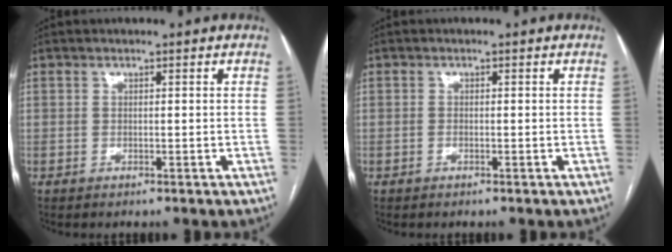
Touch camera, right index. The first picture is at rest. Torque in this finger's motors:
{"motor_torque": [-0.06, 0.02, -0.03, 0.00]}